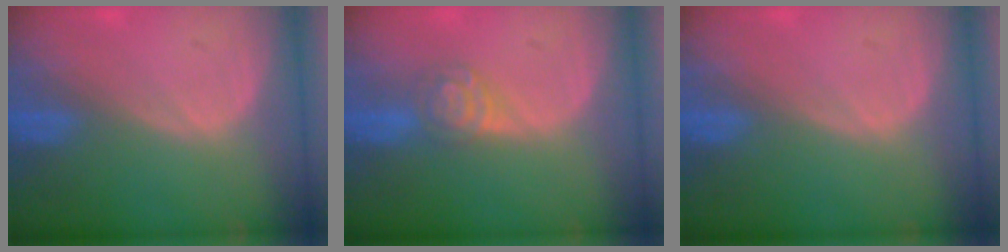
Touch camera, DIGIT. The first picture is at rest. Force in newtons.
{"total": 4.1, "press": 3.9, "slide": 1.2}
{"total": 0.0}